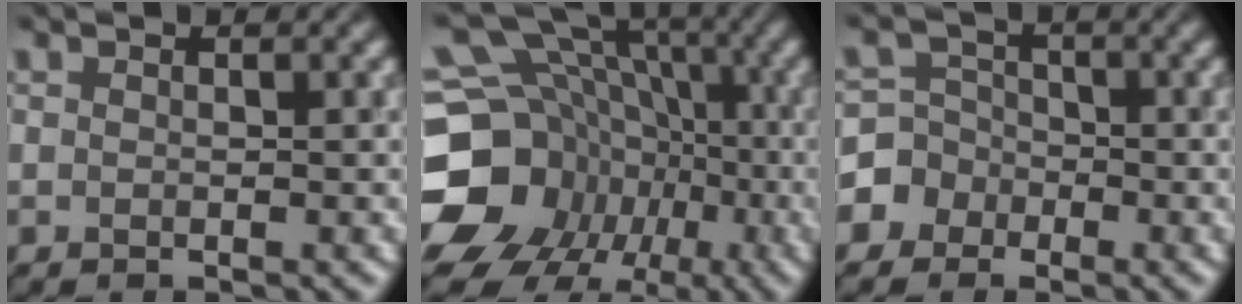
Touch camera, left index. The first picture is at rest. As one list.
[{"total": 18.9, "force": [-4.0, 16.6, 8.0], "torque": [-0.165, -0.005, -0.082]}, {"total": 3.8, "force": [-1.7, 3.4, -0.1], "torque": [0.033, 0.010, -0.053]}]